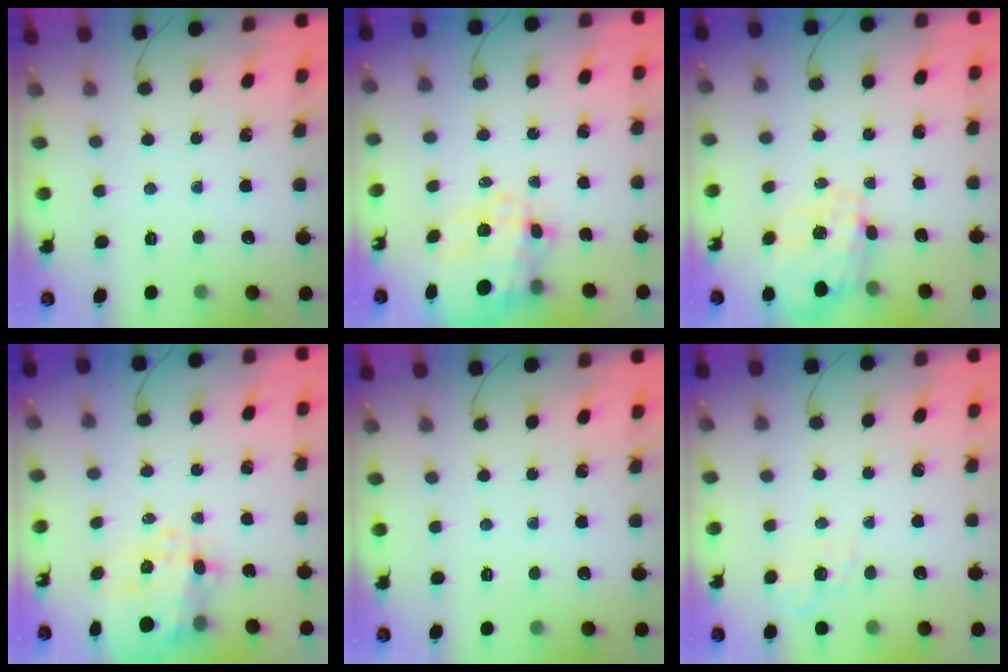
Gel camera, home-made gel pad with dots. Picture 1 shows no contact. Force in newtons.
{"total": 11.2, "press": 11.0, "slide": 1.9}
{"total": 1.5, "press": 1.4, "slide": 0.4}
{"total": 8.0, "press": 7.7, "slide": 2.1}
{"total": 0.0}
{"total": 2.2, "press": 1.6, "slide": 1.6}